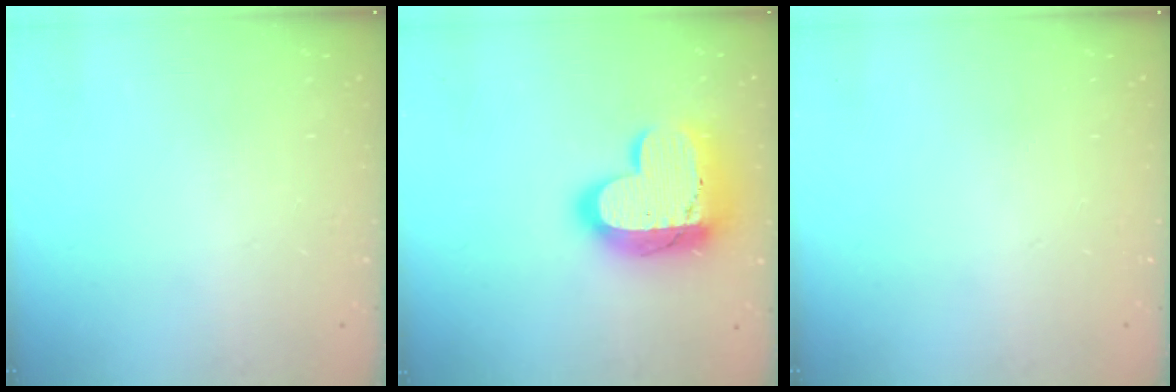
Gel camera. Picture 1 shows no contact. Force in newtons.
{"total": 19.8, "press": 19.7, "slide": 1.5}
{"total": 0.0}